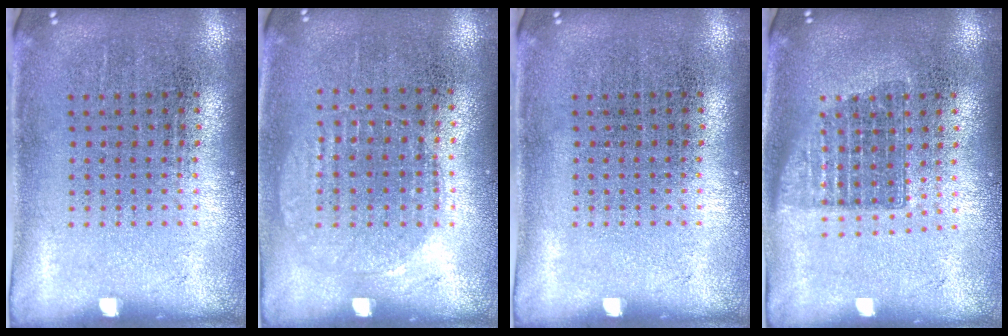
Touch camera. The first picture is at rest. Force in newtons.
{"total": 0.9, "press": 0.9, "slide": 0.3}
{"total": 0.0}
{"total": 1.3, "press": 1.1, "slide": 0.8}